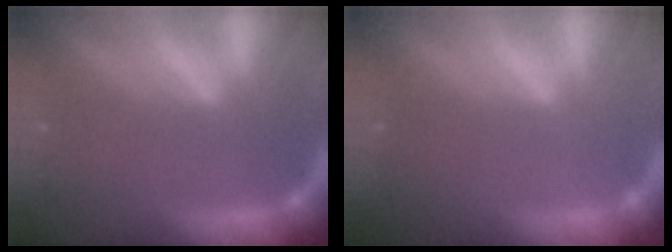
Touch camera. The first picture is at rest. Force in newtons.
{"total": 0.0}